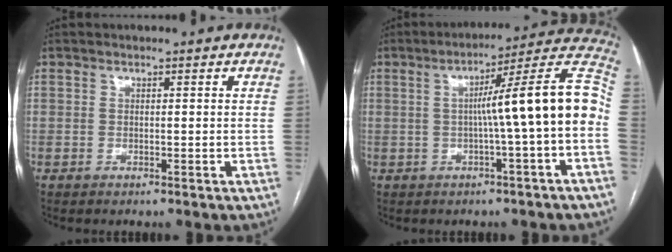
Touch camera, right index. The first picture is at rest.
{"total": 14.5, "force": [-0.8, -0.9, 14.5], "torque": [-0.193, 0.037, -0.019]}